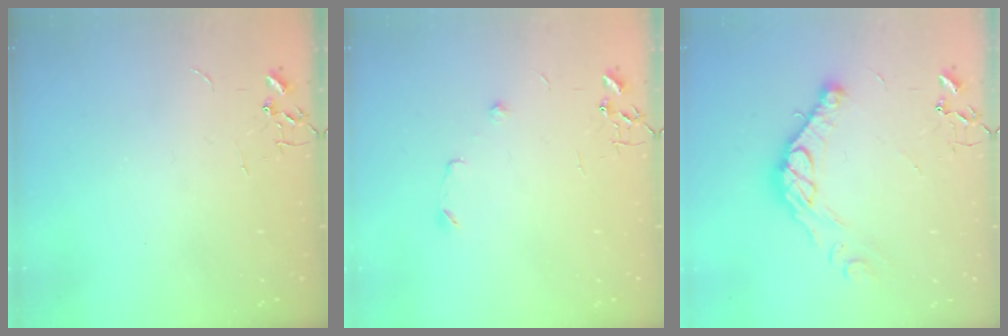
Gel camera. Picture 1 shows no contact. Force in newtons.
{"total": 4.8, "press": 4.8, "slide": 0.7}
{"total": 13.3, "press": 13.3, "slide": 0.8}